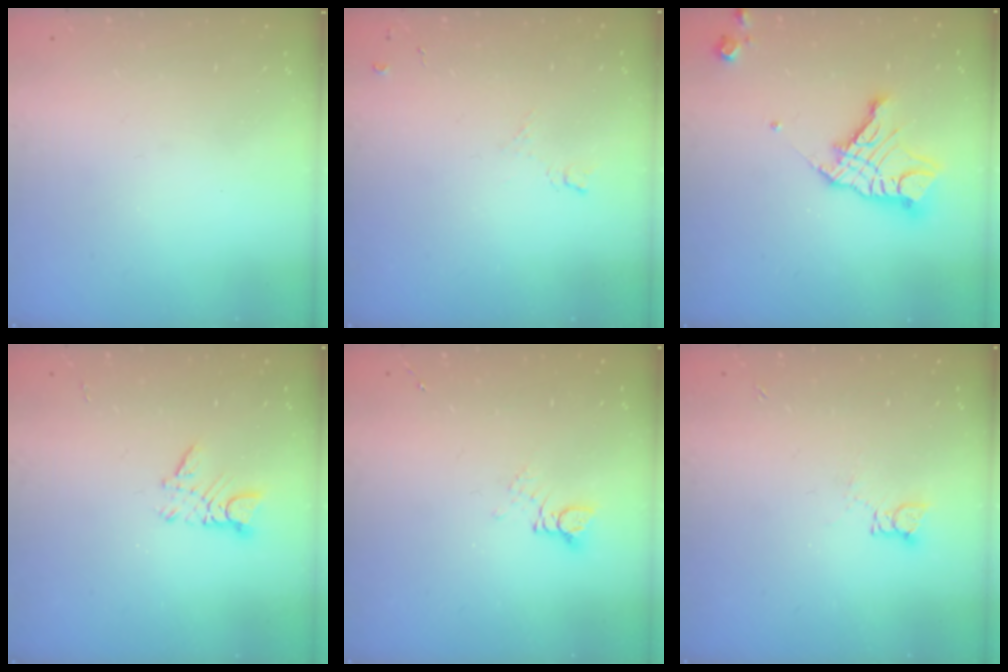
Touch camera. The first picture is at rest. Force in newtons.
{"total": 6.5, "press": 6.4, "slide": 0.7}
{"total": 13.3, "press": 13.2, "slide": 1.1}
{"total": 3.4, "press": 3.4, "slide": 0.3}
{"total": 2.8, "press": 2.8, "slide": 0.2}
{"total": 3.4, "press": 3.4, "slide": 0.3}